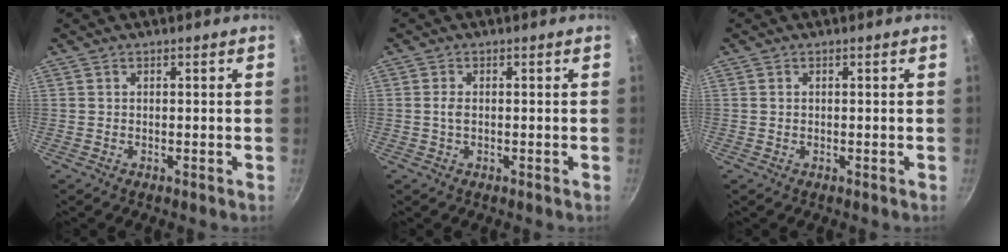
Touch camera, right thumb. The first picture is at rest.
{"total": 1.5, "force": [-0.1, 0.8, 1.2], "torque": [-0.024, 0.002, -0.002]}
{"total": 0.5, "force": [0.1, 0.4, 0.2], "torque": [-0.001, 0.001, 0.001]}